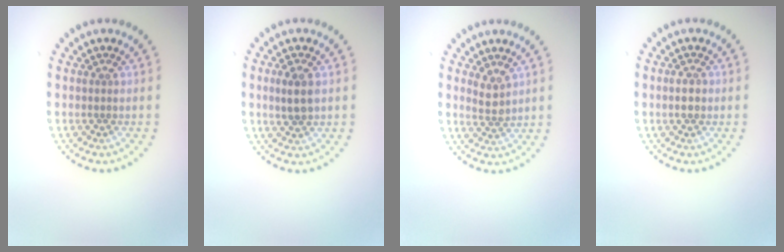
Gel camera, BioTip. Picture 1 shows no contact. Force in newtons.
{"total": 2.3, "press": 2.3, "slide": 0.4}
{"total": 1.7, "press": 1.5, "slide": 0.9}
{"total": 1.1, "press": 1.1, "slide": 0.1}